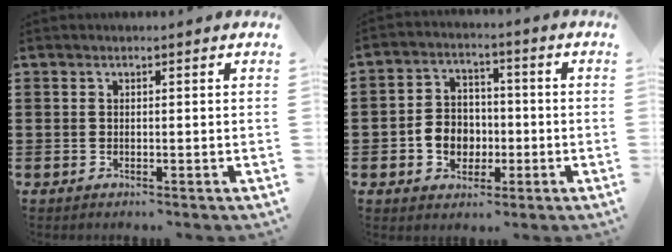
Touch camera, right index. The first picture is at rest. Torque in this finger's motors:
{"motor_torque": [1.35, 0.78, 0.65, 0.05]}